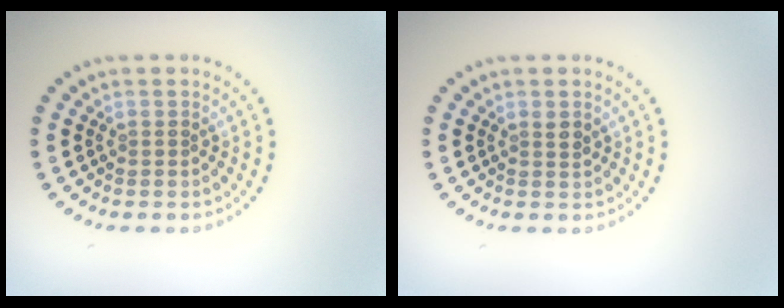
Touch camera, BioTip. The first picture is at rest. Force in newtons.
{"total": 0.9, "press": 0.8, "slide": 0.4}